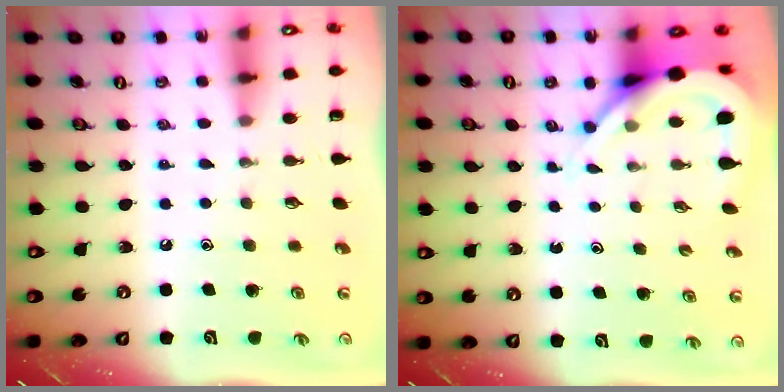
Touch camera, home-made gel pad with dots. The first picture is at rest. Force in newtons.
{"total": 7.0, "press": 6.9, "slide": 0.6}